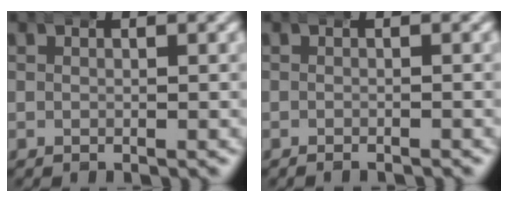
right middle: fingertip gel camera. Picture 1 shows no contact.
{"total": 0.7, "force": [-0.7, -0.1, 0.0], "torque": [-0.003, -0.002, -0.012]}